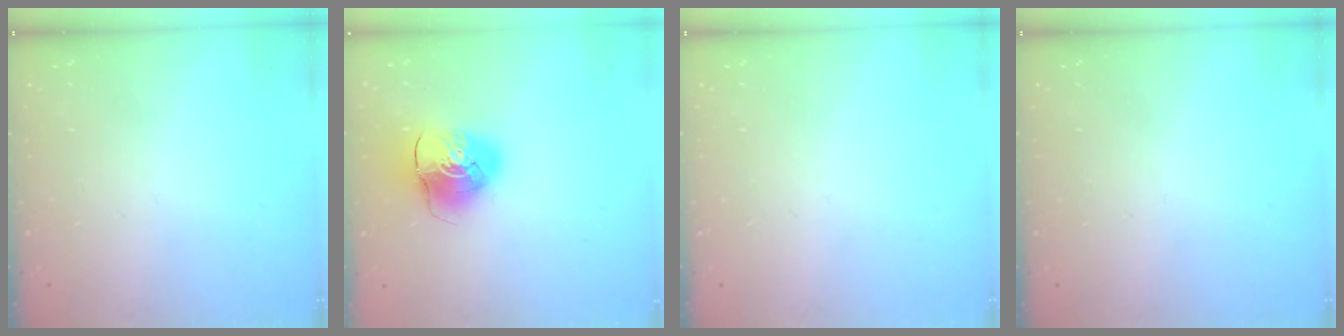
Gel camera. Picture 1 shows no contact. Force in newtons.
{"total": 8.9, "press": 8.9, "slide": 1.2}
{"total": 0.0}
{"total": 0.0}